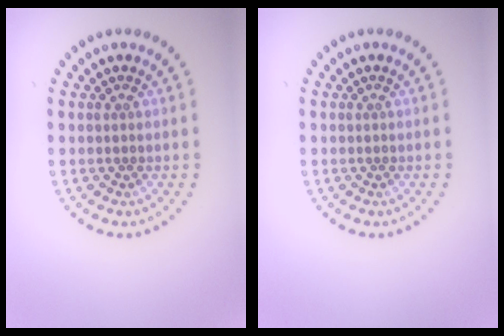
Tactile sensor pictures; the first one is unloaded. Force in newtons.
{"total": 0.0}